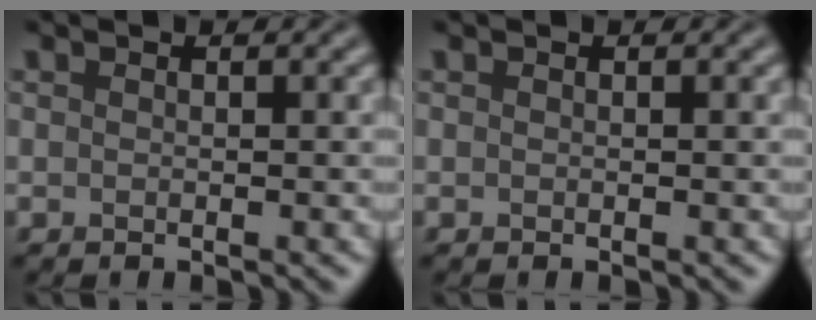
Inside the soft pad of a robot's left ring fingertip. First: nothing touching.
{"total": 0.0}